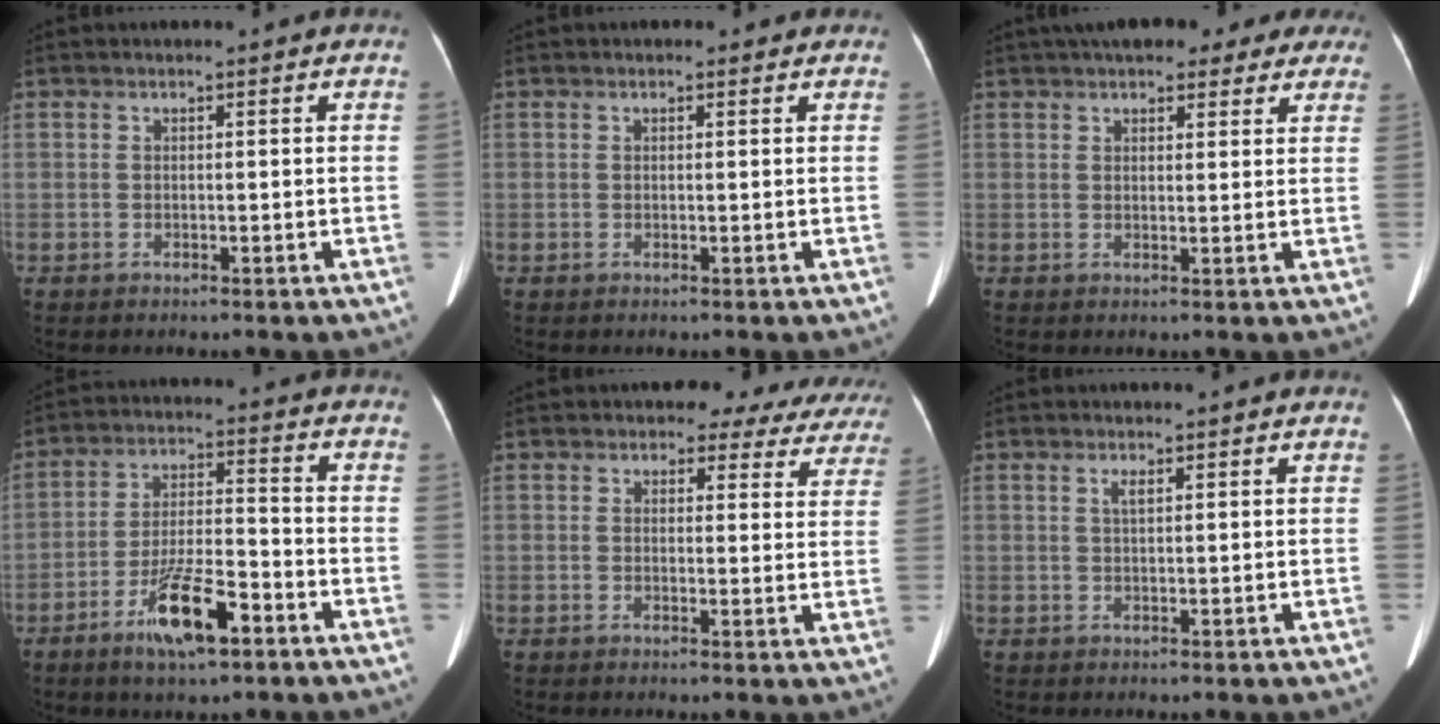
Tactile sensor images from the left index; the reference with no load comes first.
{"total": 0.5, "force": [0.2, 0.4, 0.3], "torque": [-0.010, 0.004, -0.002]}
{"total": 13.6, "force": [10.8, 4.9, 6.5], "torque": [-0.072, 0.041, 0.131]}
{"total": 10.4, "force": [-6.1, 2.3, 8.2], "torque": [-0.157, -0.005, -0.107]}
{"total": 11.6, "force": [10.2, 4.8, 2.6], "torque": [0.008, -0.008, 0.079]}
{"total": 1.1, "force": [0.4, 0.1, 1.0], "torque": [-0.023, 0.005, 0.008]}